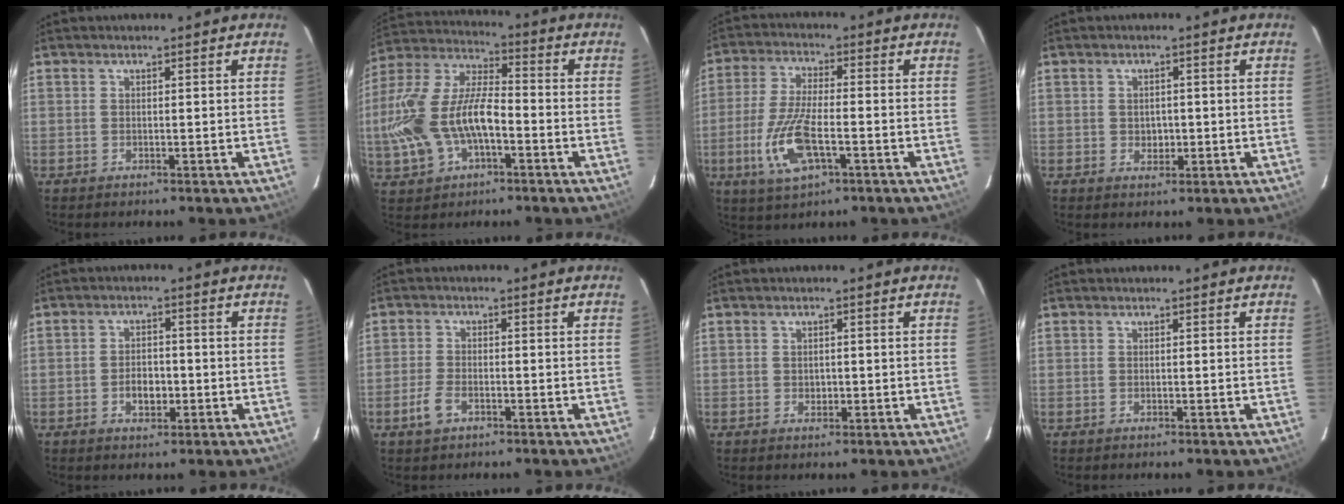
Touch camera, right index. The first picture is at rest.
{"total": 17.5, "force": [-4.4, 8.6, 14.5], "torque": [-0.317, 0.005, -0.079]}
{"total": 11.9, "force": [-4.0, 4.0, 10.4], "torque": [-0.225, -0.011, -0.076]}
{"total": 2.5, "force": [-0.3, 2.1, 1.2], "torque": [-0.017, 0.003, -0.001]}
{"total": 4.4, "force": [-1.4, 2.8, 3.1], "torque": [-0.058, 0.003, -0.019]}
{"total": 4.1, "force": [-2.2, 2.2, 2.7], "torque": [-0.068, 0.001, -0.042]}
{"total": 1.4, "force": [-0.2, 1.2, 0.7], "torque": [-0.009, 0.002, -0.002]}
{"total": 0.0}